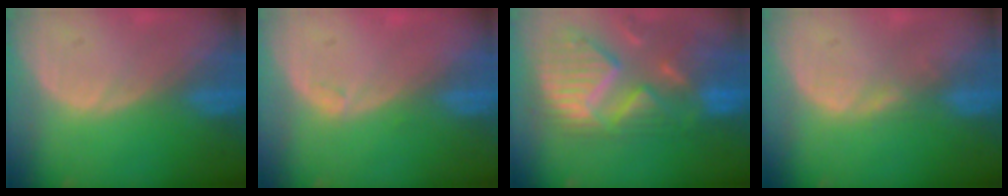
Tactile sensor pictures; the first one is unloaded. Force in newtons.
{"total": 0.6, "press": 0.6, "slide": 0.2}
{"total": 13.2, "press": 11.2, "slide": 7.0}
{"total": 1.3, "press": 1.3, "slide": 0.2}